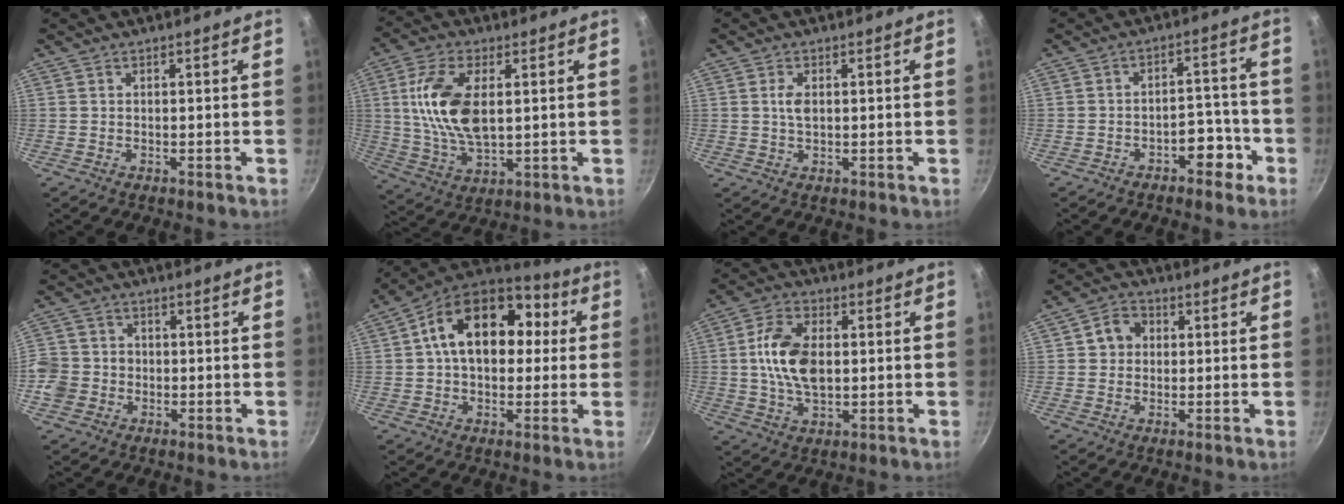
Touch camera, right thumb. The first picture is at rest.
{"total": 14.4, "force": [2.4, 7.3, 12.2], "torque": [-0.245, -0.007, 0.050]}
{"total": 2.6, "force": [0.5, 1.4, 2.1], "torque": [-0.042, -0.002, 0.008]}
{"total": 6.6, "force": [-3.4, 3.9, 4.0], "torque": [-0.029, 0.045, -0.051]}
{"total": 7.1, "force": [-1.7, 6.4, 2.4], "torque": [-0.033, 0.019, -0.033]}
{"total": 19.4, "force": [3.2, 12.6, 14.3], "torque": [-0.191, 0.035, 0.040]}
{"total": 12.0, "force": [0.8, 7.1, 9.6], "torque": [-0.177, 0.004, 0.016]}
{"total": 5.3, "force": [0.8, 4.6, 2.6], "torque": [-0.024, 0.009, 0.007]}